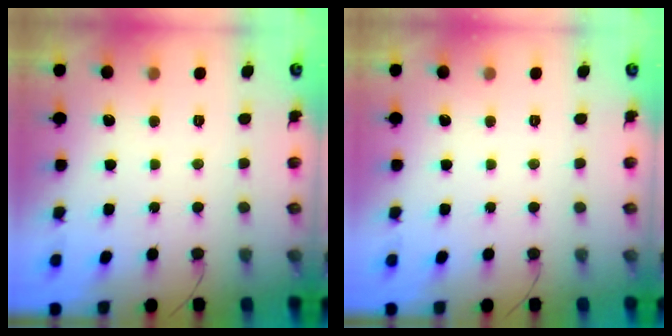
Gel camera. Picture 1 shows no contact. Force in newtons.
{"total": 0.0}